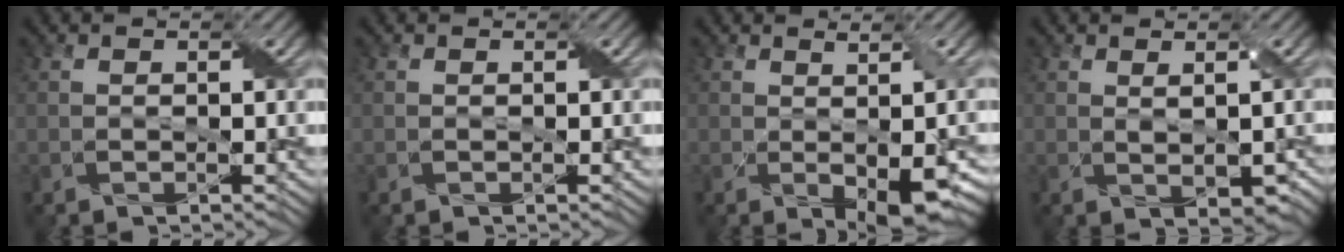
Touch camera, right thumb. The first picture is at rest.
{"total": 0.0}
{"total": 5.5, "force": [-0.7, 1.5, 5.3], "torque": [-0.079, -0.007, -0.001]}
{"total": 2.7, "force": [0.4, 1.4, 2.2], "torque": [-0.042, -0.007, 0.019]}